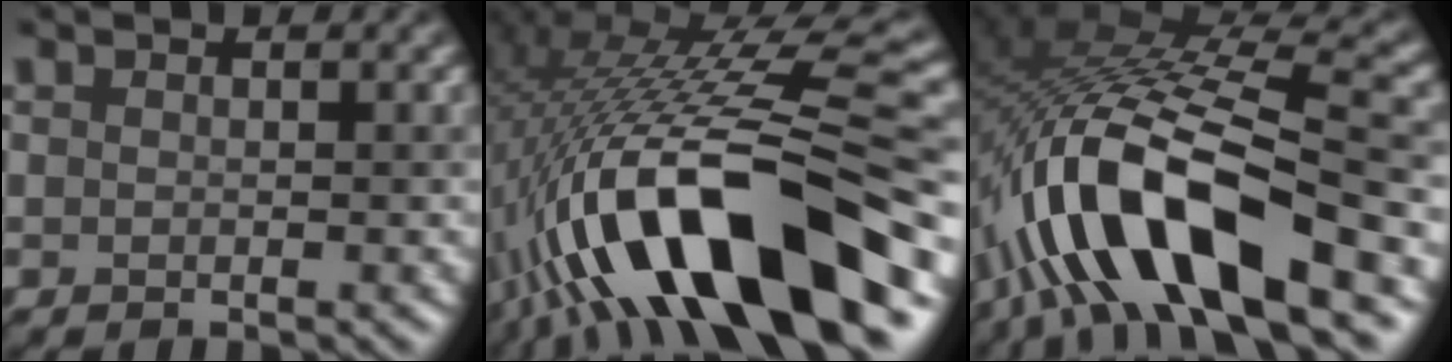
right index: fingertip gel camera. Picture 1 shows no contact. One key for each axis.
{"total": 16.2, "fx": -4.3, "fy": 4.5, "fz": 15.0, "tx": -0.256, "ty": 0.026, "tz": -0.067}
{"total": 13.7, "fx": -5.2, "fy": 4.7, "fz": 11.7, "tx": -0.223, "ty": 0.011, "tz": -0.089}